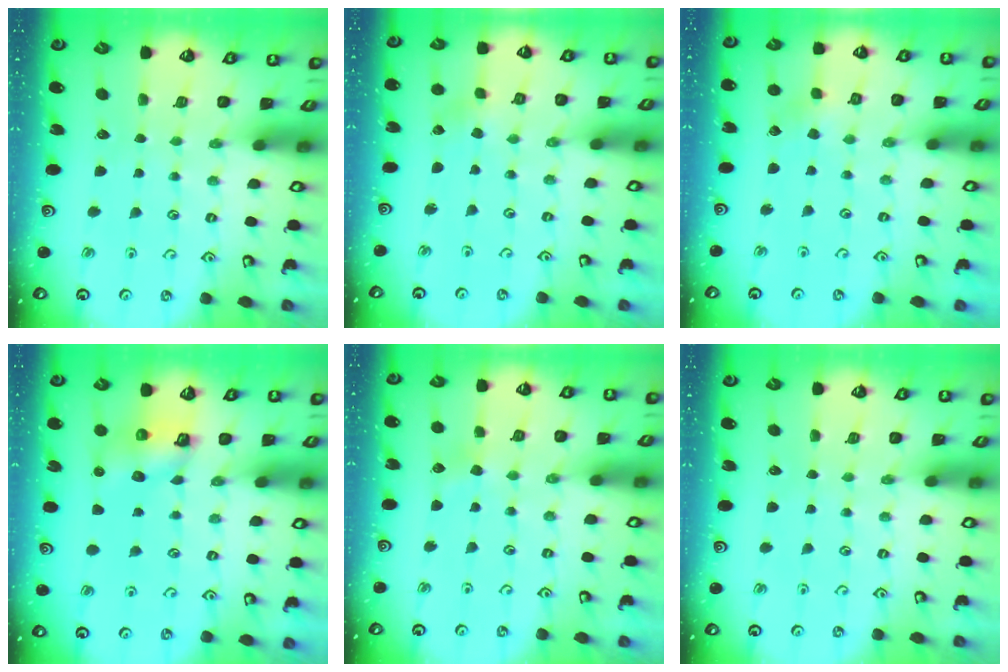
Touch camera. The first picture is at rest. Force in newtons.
{"total": 0.6, "press": 0.6, "slide": 0.1}
{"total": 2.4, "press": 2.4, "slide": 0.3}
{"total": 6.5, "press": 6.5, "slide": 0.8}
{"total": 5.2, "press": 5.1, "slide": 0.4}
{"total": 0.0}